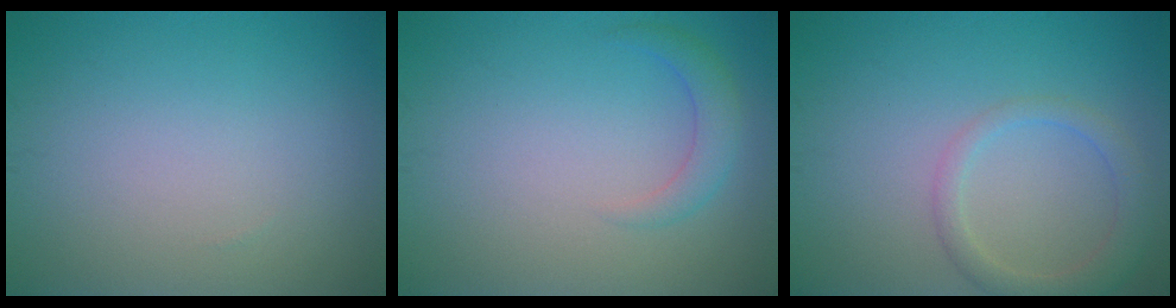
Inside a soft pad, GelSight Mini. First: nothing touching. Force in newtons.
{"total": 2.0, "press": 2.0, "slide": 0.2}
{"total": 2.7, "press": 2.7, "slide": 0.1}